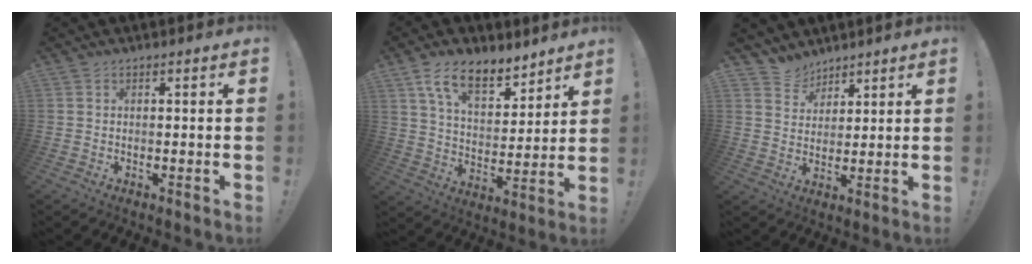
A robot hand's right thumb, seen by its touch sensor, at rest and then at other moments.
{"total": 13.5, "force": [9.3, 6.3, 7.6], "torque": [-0.129, -0.050, 0.170]}
{"total": 6.0, "force": [4.9, 3.4, 0.1], "torque": [-0.005, -0.038, 0.096]}